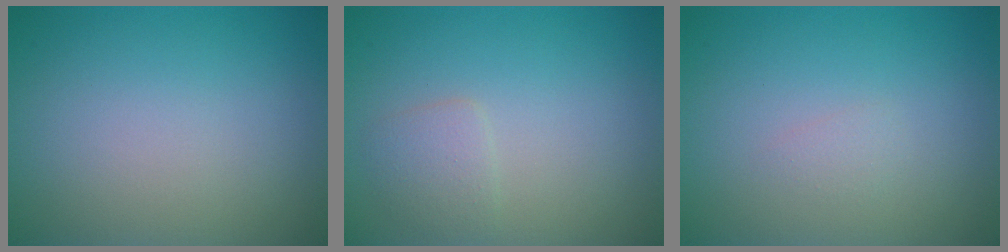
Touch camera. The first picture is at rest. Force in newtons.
{"total": 1.5, "press": 1.5, "slide": 0.1}
{"total": 0.6, "press": 0.6, "slide": 0.0}